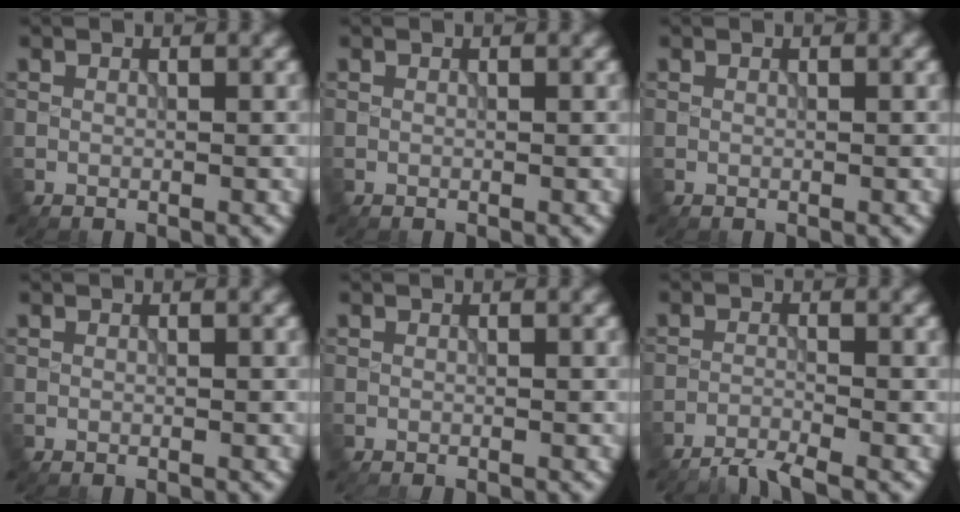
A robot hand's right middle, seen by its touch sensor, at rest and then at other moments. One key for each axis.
{"total": 0.0}
{"total": 0.0}
{"total": 0.0}
{"total": 0.0}
{"total": 2.9, "fx": -2.6, "fy": 0.2, "fz": 1.3, "tx": -0.021, "ty": -0.002, "tz": -0.057}